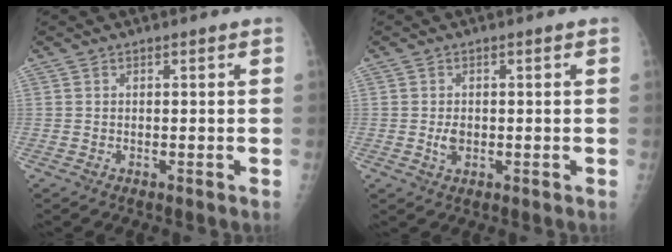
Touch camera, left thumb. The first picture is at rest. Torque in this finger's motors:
{"motor_torque": [0.35, 0.49, 0.58, 0.11, 0.00]}